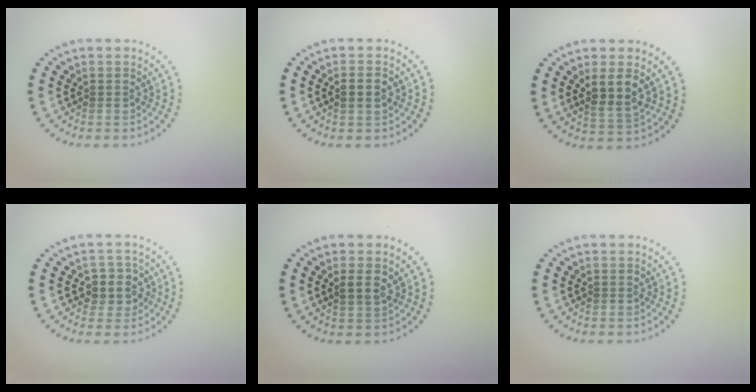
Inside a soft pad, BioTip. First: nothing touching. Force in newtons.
{"total": 1.9, "press": 1.9, "slide": 0.2}
{"total": 2.9, "press": 2.6, "slide": 1.3}
{"total": 2.6, "press": 2.3, "slide": 1.1}
{"total": 1.4, "press": 1.3, "slide": 0.5}
{"total": 0.0}